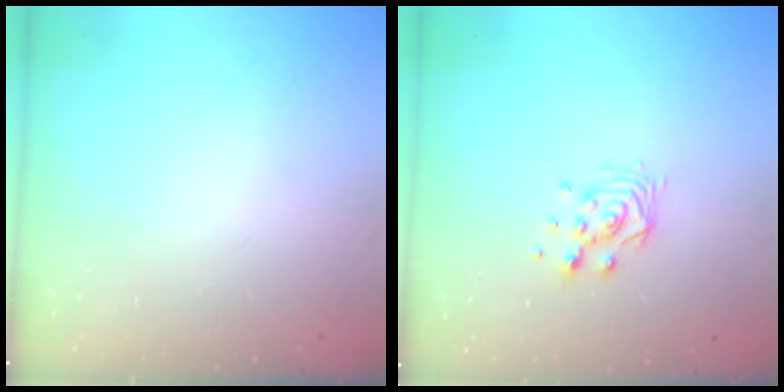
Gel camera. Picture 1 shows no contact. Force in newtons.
{"total": 8.2, "press": 8.2, "slide": 0.4}